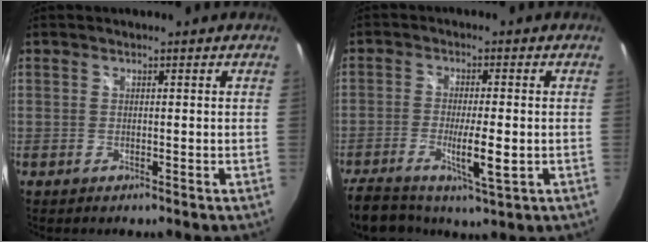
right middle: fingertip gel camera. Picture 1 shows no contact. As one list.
[{"total": 9.8, "force": [-4.6, 2.8, 8.2], "torque": [-0.171, -0.018, -0.079]}]